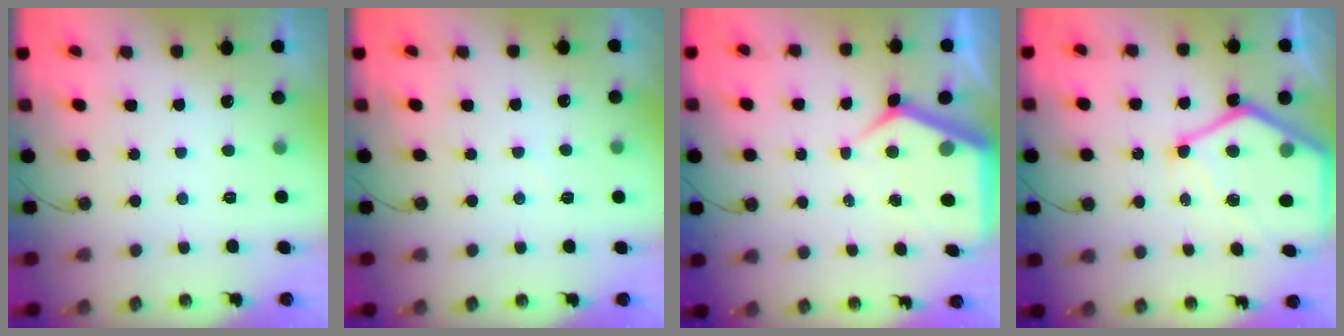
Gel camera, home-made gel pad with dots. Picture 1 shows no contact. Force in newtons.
{"total": 2.0, "press": 2.0, "slide": 0.4}
{"total": 7.4, "press": 7.3, "slide": 0.7}
{"total": 17.1, "press": 17.0, "slide": 1.6}